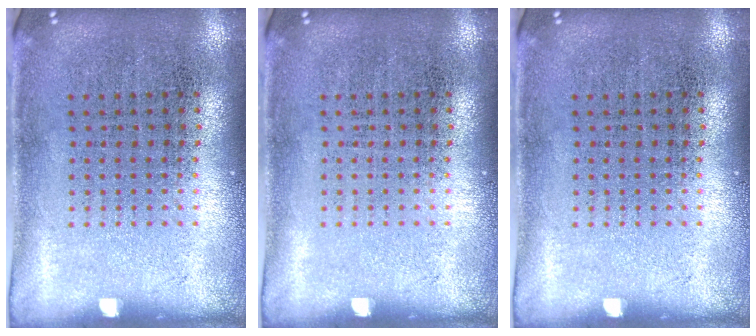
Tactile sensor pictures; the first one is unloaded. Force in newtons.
{"total": 0.0}
{"total": 0.0}